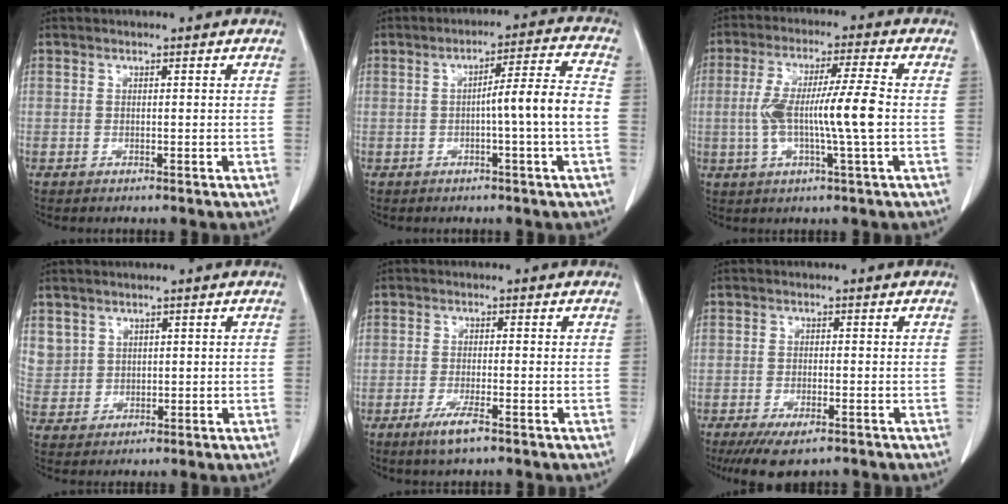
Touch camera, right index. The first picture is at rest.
{"total": 8.0, "force": [-1.3, -0.8, 7.8], "torque": [-0.115, 0.015, -0.018]}
{"total": 10.5, "force": [-0.9, -0.1, 10.5], "torque": [-0.202, 0.008, -0.021]}
{"total": 5.1, "force": [2.5, 4.4, 0.6], "torque": [-0.015, 0.009, 0.060]}
{"total": 3.8, "force": [-2.4, 0.2, 3.0], "torque": [-0.062, -0.009, -0.043]}
{"total": 6.9, "force": [-5.0, 2.1, 4.4], "torque": [-0.070, -0.014, -0.075]}